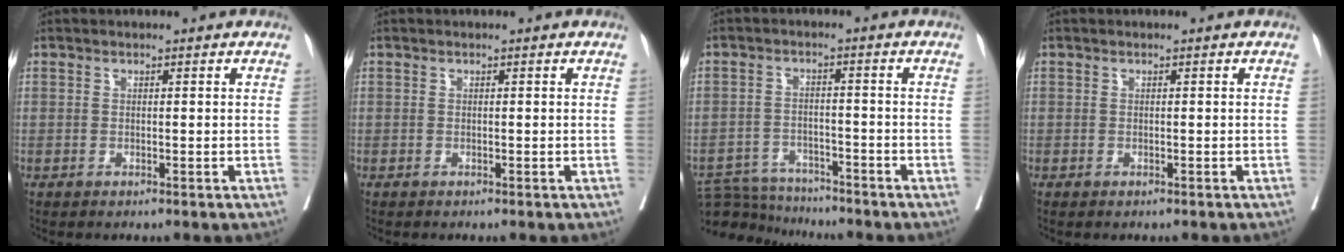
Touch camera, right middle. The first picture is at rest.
{"total": 0.0}
{"total": 7.5, "force": [-7.4, 1.2, 0.0], "torque": [-0.003, 0.002, -0.131]}
{"total": 0.6, "force": [-0.5, 0.2, 0.2], "torque": [-0.007, -0.002, -0.009]}